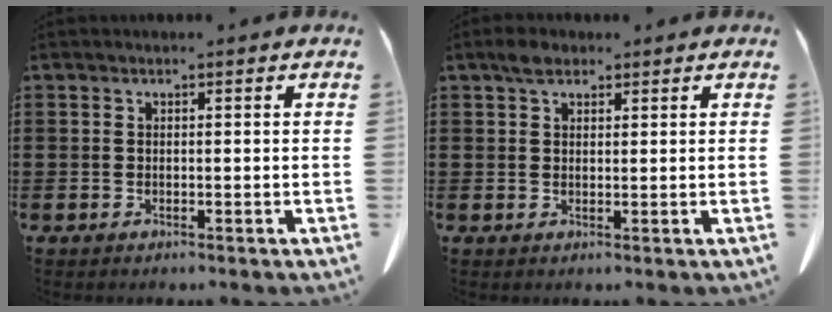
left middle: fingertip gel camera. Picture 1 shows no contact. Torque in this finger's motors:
{"motor_torque": [0.02, 0.00, 0.00, 0.03]}